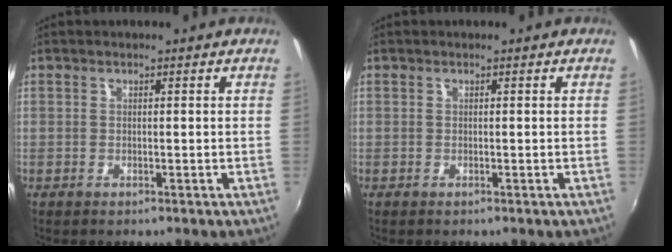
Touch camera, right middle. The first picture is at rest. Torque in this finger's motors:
{"motor_torque": [-0.37, 0.26, 0.02, 0.01]}